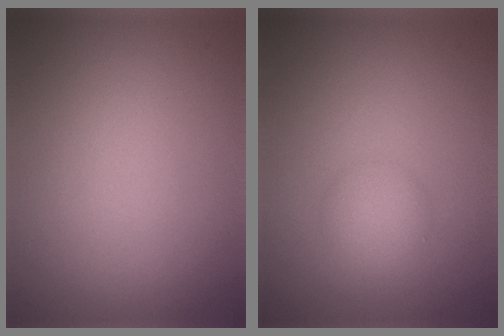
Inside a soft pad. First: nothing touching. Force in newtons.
{"total": 2.3, "press": 2.3, "slide": 0.0}